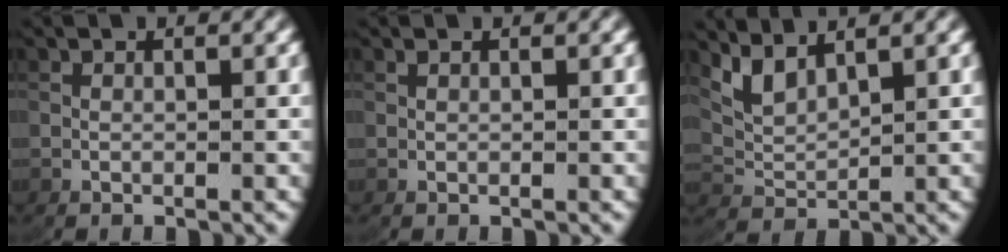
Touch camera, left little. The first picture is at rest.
{"total": 0.5, "force": [0.3, -0.4, 0.0], "torque": [-0.002, 0.000, 0.009]}
{"total": 3.7, "force": [2.3, 1.9, 2.2], "torque": [-0.061, -0.004, 0.048]}